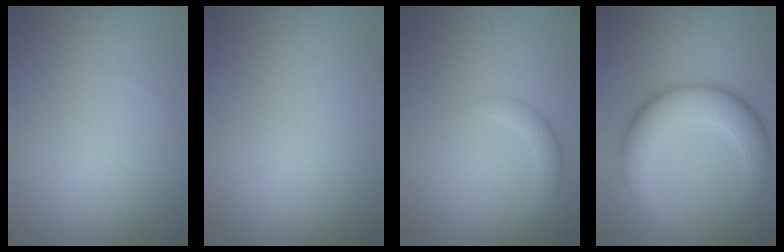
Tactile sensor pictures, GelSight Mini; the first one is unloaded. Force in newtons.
{"total": 0.0}
{"total": 1.8, "press": 1.8, "slide": 0.1}
{"total": 7.5, "press": 7.5, "slide": 0.3}